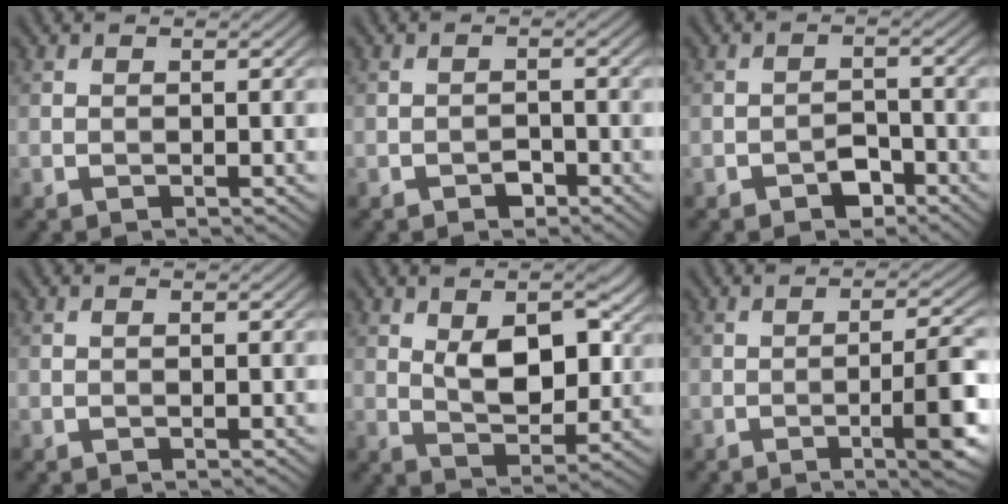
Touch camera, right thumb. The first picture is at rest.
{"total": 1.6, "force": [-1.1, 0.9, 0.8], "torque": [-0.011, 0.001, -0.021]}
{"total": 3.0, "force": [-1.9, 1.7, 1.5], "torque": [-0.023, 0.004, -0.035]}
{"total": 0.0}
{"total": 8.6, "force": [2.5, 4.4, 6.9], "torque": [-0.120, -0.003, 0.046]}
{"total": 6.5, "force": [-2.2, 1.0, 6.1], "torque": [-0.093, 0.007, -0.035]}